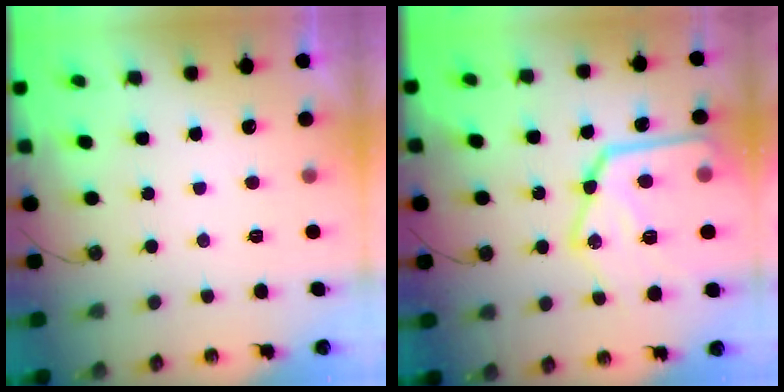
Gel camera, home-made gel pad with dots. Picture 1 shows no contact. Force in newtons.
{"total": 24.8, "press": 24.7, "slide": 2.6}